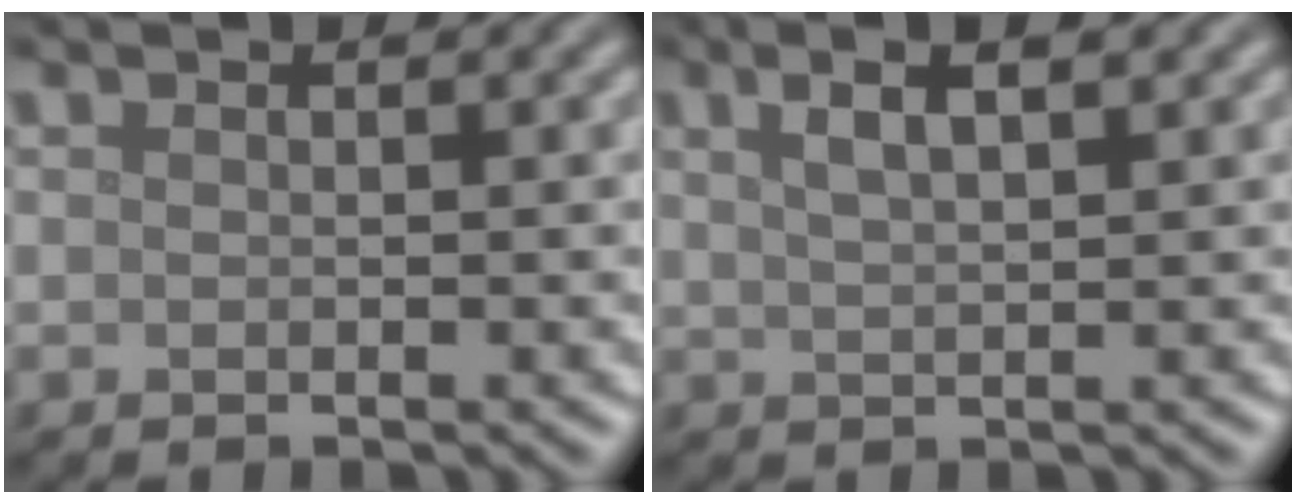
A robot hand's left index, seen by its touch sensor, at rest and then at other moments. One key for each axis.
{"total": 3.6, "fx": 2.0, "fy": 1.1, "fz": 2.8, "tx": -0.042, "ty": 0.010, "tz": 0.029}